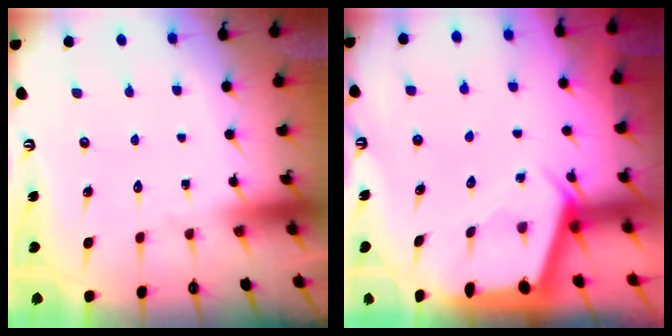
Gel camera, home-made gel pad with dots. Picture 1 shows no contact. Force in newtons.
{"total": 2.4, "press": 2.3, "slide": 0.3}